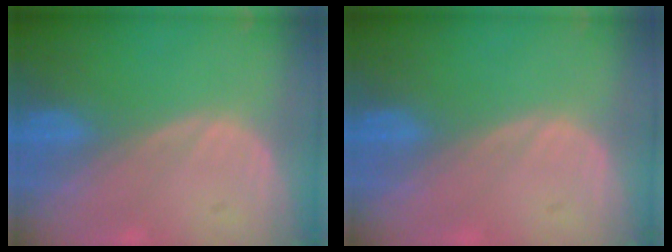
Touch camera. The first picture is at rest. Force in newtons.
{"total": 0.0}